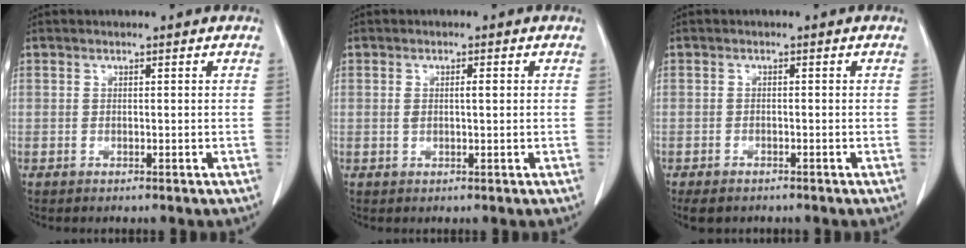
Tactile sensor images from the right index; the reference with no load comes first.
{"total": 2.6, "force": [0.3, 1.0, 2.4], "torque": [-0.054, 0.011, 0.009]}
{"total": 5.7, "force": [-4.2, 3.0, 2.6], "torque": [-0.047, -0.003, -0.060]}